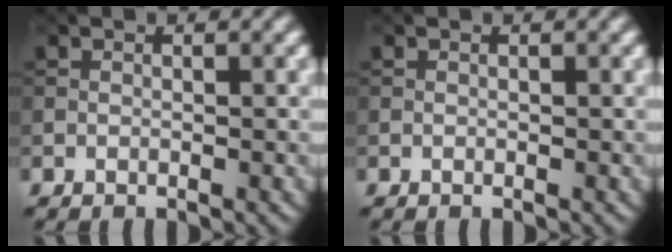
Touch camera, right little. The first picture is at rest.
{"total": 0.0}